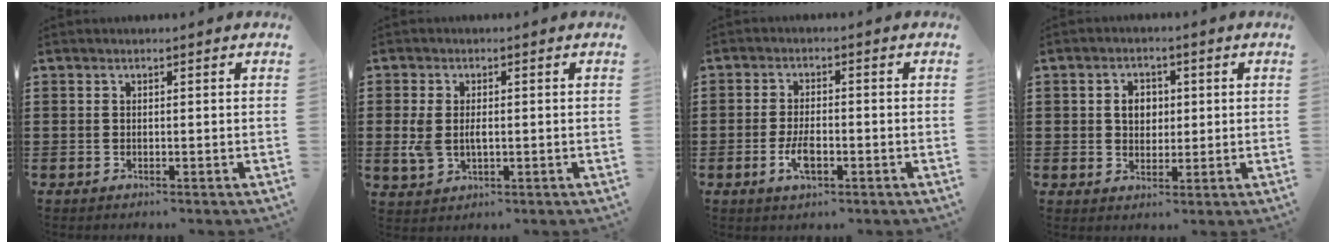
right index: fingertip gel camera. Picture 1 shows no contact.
{"total": 3.8, "force": [-0.1, 2.2, 3.1], "torque": [-0.075, 0.002, -0.007]}
{"total": 4.3, "force": [-1.5, 1.8, 3.6], "torque": [-0.083, -0.003, -0.032]}
{"total": 3.6, "force": [0.4, 2.8, 2.2], "torque": [-0.053, 0.011, 0.004]}